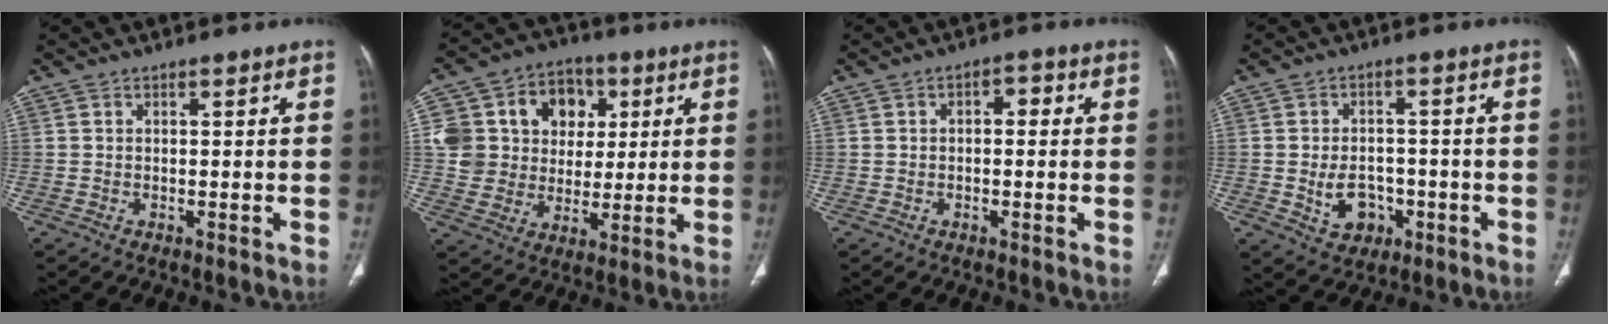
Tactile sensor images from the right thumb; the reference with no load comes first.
{"total": 16.9, "force": [4.2, 14.7, 7.1], "torque": [-0.088, 0.025, 0.083]}
{"total": 3.0, "force": [0.4, 1.7, 2.4], "torque": [-0.026, 0.011, -0.002]}
{"total": 7.3, "force": [-1.9, 5.7, 4.3], "torque": [-0.047, 0.015, -0.019]}